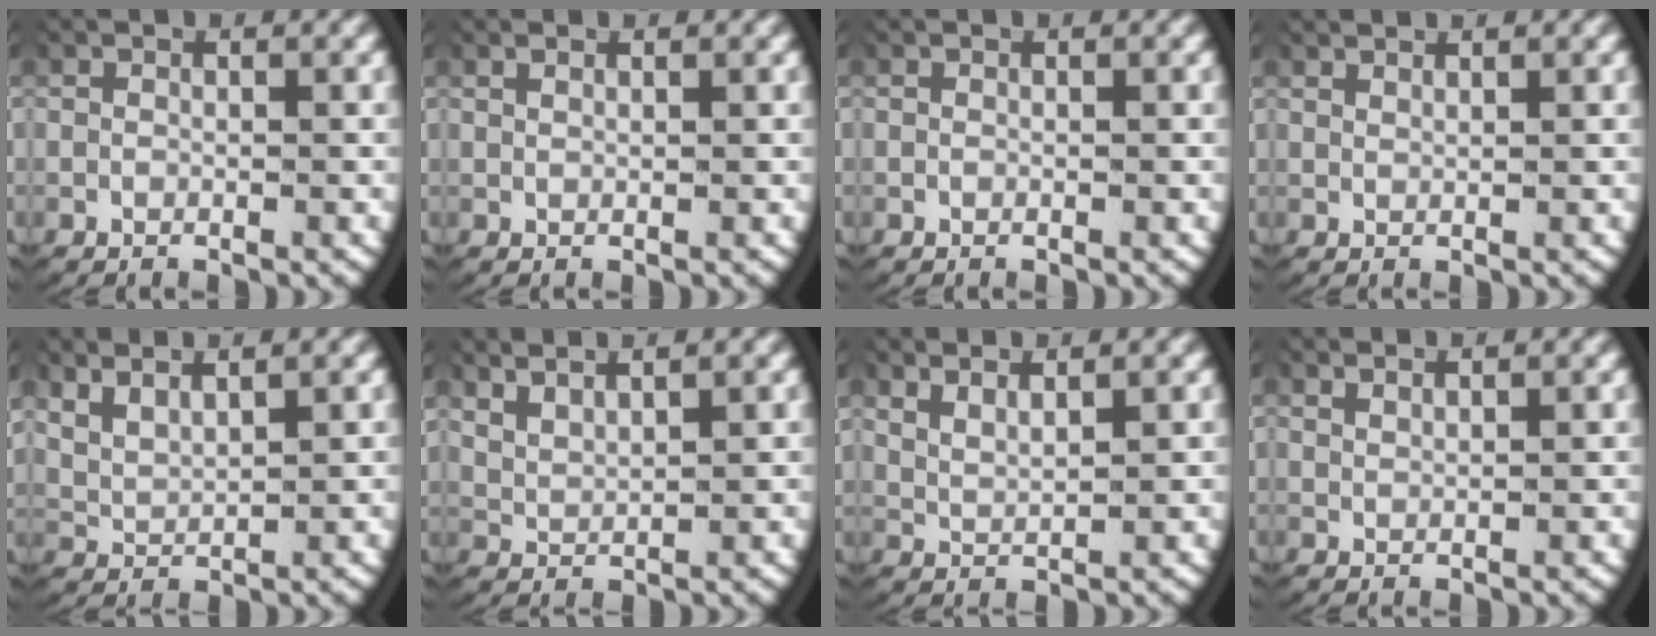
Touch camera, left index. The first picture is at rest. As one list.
[{"total": 0.7, "force": [0.6, -0.3, 0.1], "torque": [-0.006, 0.000, 0.015]}, {"total": 0.0}, {"total": 1.6, "force": [1.6, -0.3, 0.2], "torque": [-0.005, -0.001, 0.032]}, {"total": 4.0, "force": [2.1, 2.8, 1.9], "torque": [-0.064, -0.006, 0.039]}, {"total": 3.2, "force": [2.5, 1.5, 1.3], "torque": [-0.044, -0.005, 0.050]}, {"total": 2.7, "force": [2.0, 1.2, 1.4], "torque": [-0.040, -0.004, 0.038]}, {"total": 1.7, "force": [1.6, -0.2, 0.2], "torque": [-0.009, -0.001, 0.034]}]